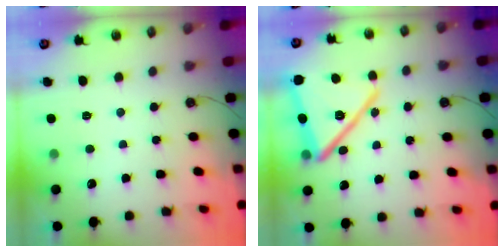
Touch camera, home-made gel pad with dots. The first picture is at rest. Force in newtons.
{"total": 21.0, "press": 20.8, "slide": 2.3}